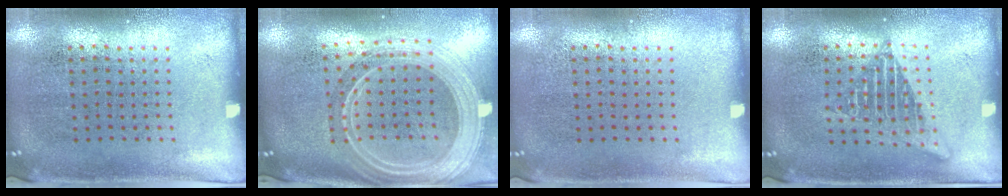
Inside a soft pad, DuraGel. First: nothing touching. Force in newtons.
{"total": 2.7, "press": 2.2, "slide": 1.5}
{"total": 0.0}
{"total": 1.7, "press": 1.7, "slide": 0.2}